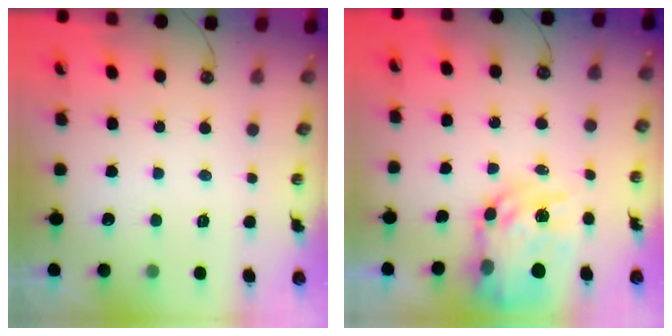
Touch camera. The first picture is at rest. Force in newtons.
{"total": 13.0, "press": 13.0, "slide": 1.1}